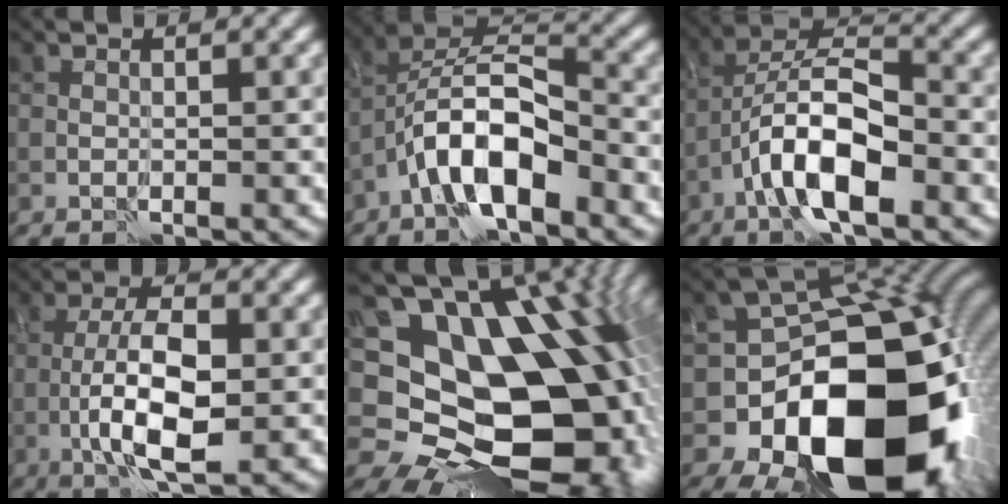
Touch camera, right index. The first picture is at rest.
{"total": 7.5, "force": [-3.8, 2.8, 5.8], "torque": [-0.100, 0.018, -0.074]}
{"total": 7.9, "force": [-3.3, 2.9, 6.6], "torque": [-0.108, 0.019, -0.066]}
{"total": 7.1, "force": [-1.6, 2.6, 6.4], "torque": [-0.118, 0.006, -0.033]}
{"total": 18.1, "force": [2.0, 12.4, 13.1], "torque": [-0.178, -0.010, 0.077]}
{"total": 18.0, "force": [-5.7, 12.6, 11.5], "torque": [-0.144, -0.033, -0.076]}